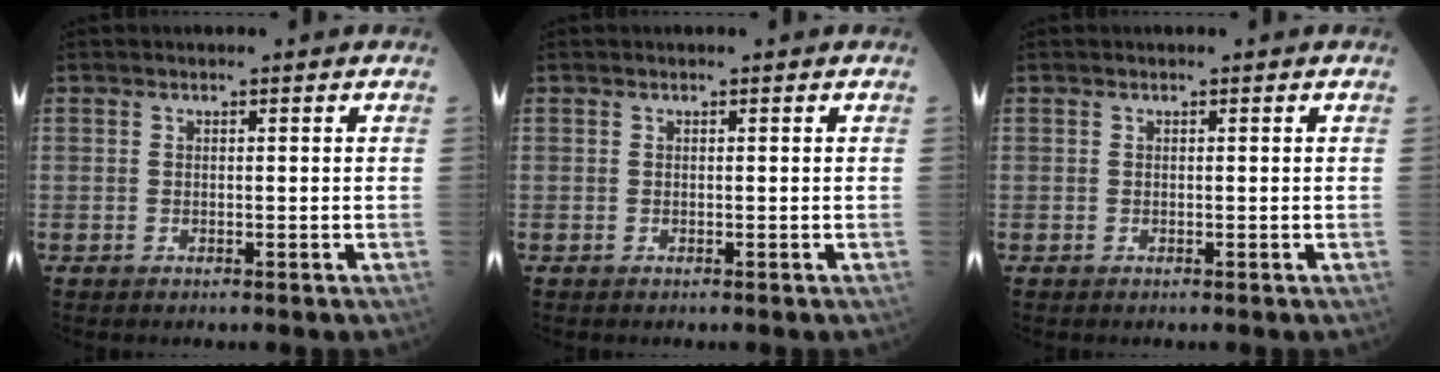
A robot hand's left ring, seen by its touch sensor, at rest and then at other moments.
{"total": 0.0}
{"total": 0.0}